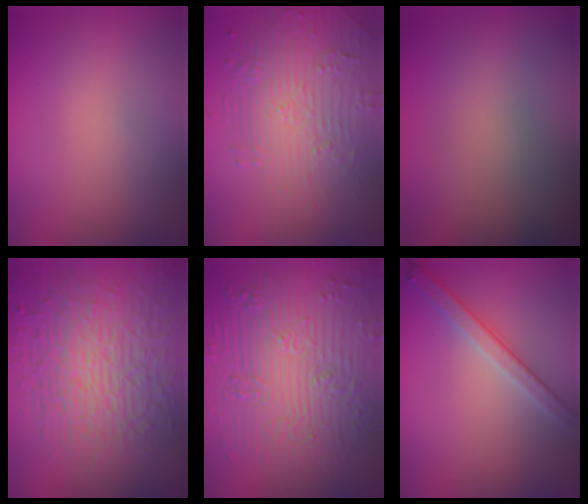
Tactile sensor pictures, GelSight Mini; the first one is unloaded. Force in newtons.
{"total": 5.0, "press": 3.7, "slide": 3.4}
{"total": 0.0}
{"total": 10.3, "press": 6.7, "slide": 7.9}
{"total": 9.3, "press": 6.9, "slide": 6.2}
{"total": 2.8, "press": 2.6, "slide": 1.0}